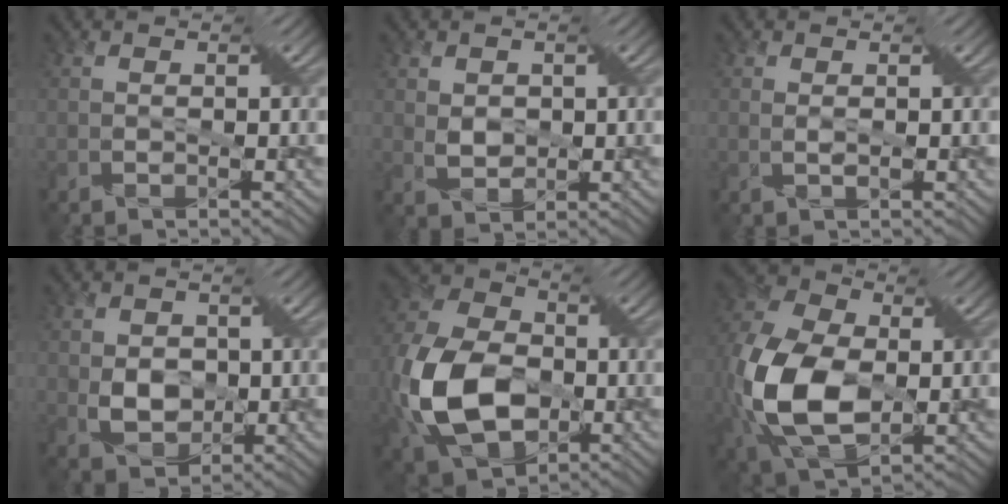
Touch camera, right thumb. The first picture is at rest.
{"total": 2.5, "force": [0.9, 1.7, 1.5], "torque": [-0.053, -0.003, 0.016]}
{"total": 1.3, "force": [0.2, 0.2, 1.2], "torque": [-0.028, -0.002, 0.007]}
{"total": 4.6, "force": [0.2, 3.4, 3.1], "torque": [-0.084, -0.007, -0.001]}
{"total": 15.5, "force": [-3.6, 10.2, 11.0], "torque": [-0.291, -0.029, -0.071]}
{"total": 16.0, "force": [-2.3, 9.8, 12.5], "torque": [-0.316, -0.026, -0.041]}